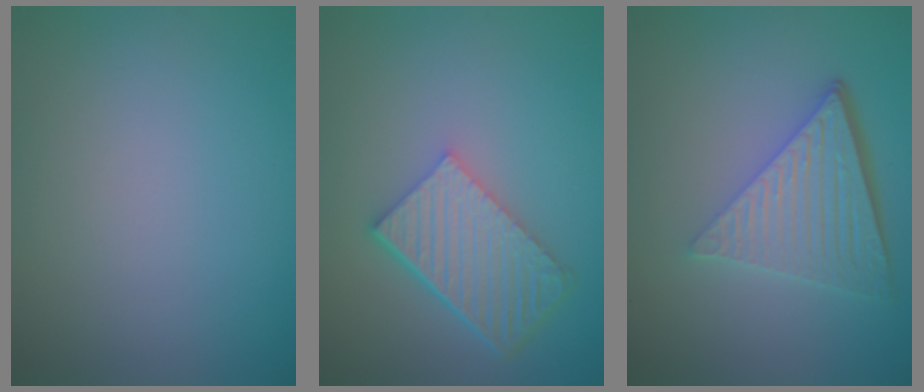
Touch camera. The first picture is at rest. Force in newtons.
{"total": 6.2, "press": 4.4, "slide": 4.3}
{"total": 6.4, "press": 4.3, "slide": 4.8}